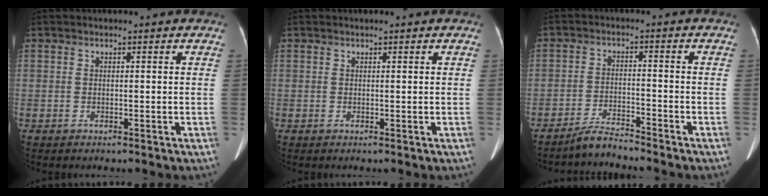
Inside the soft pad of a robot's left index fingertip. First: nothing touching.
{"total": 0.0}
{"total": 3.8, "force": [-3.8, -0.5, 0.4], "torque": [-0.014, -0.019, -0.069]}